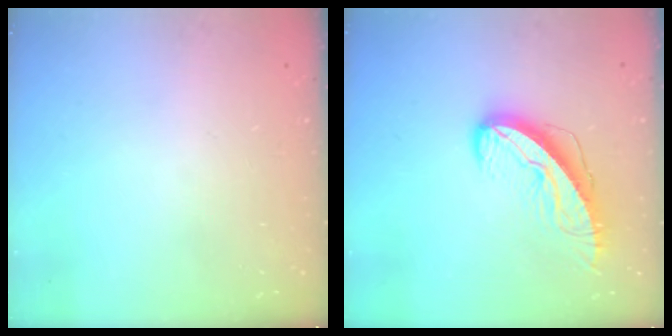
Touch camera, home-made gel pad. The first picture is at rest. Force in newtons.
{"total": 9.6, "press": 9.5, "slide": 1.2}